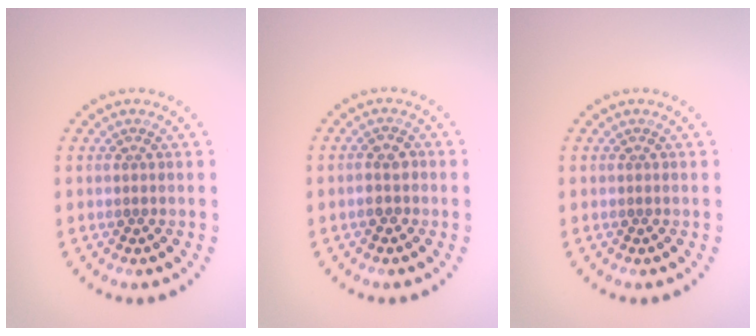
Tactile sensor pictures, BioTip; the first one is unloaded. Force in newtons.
{"total": 1.6, "press": 1.6, "slide": 0.4}
{"total": 0.0}